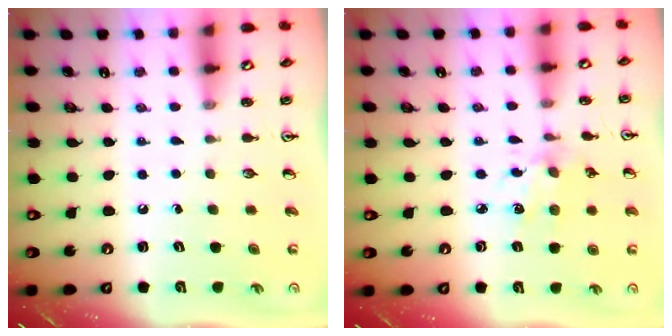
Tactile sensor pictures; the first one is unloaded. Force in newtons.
{"total": 4.8, "press": 4.6, "slide": 1.5}